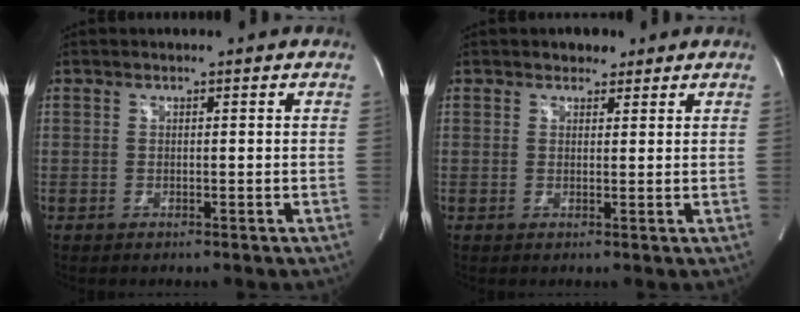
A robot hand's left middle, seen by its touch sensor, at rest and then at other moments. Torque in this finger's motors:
{"motor_torque": [0.14, -0.03, -0.03, 0.01]}